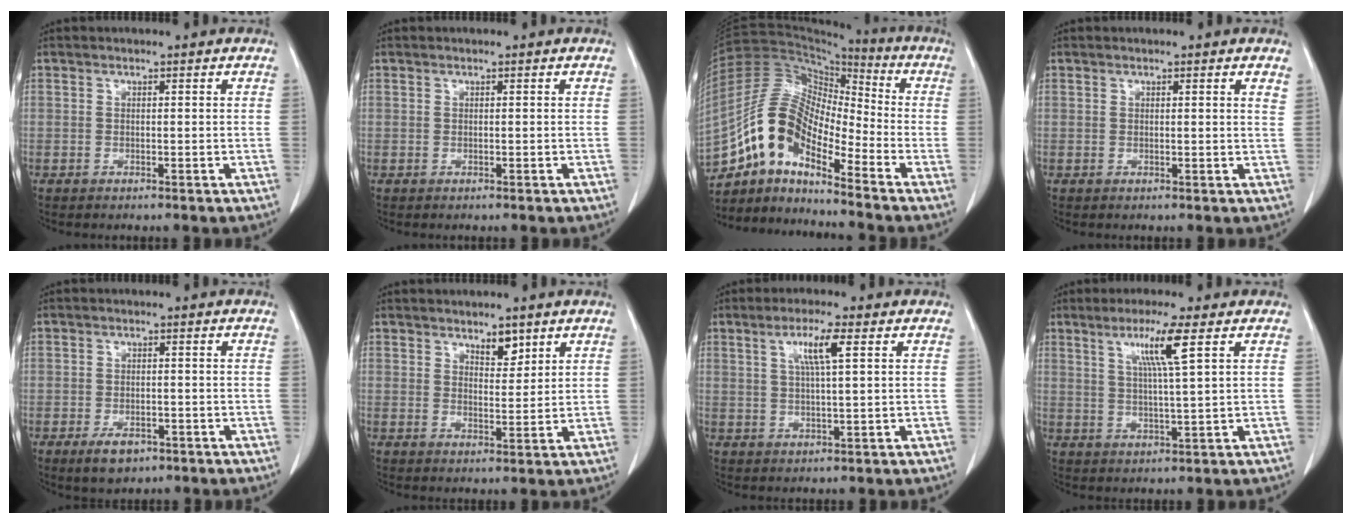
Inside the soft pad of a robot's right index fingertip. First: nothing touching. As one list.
[{"total": 0.0}, {"total": 14.8, "force": [-9.7, 5.5, 9.8], "torque": [-0.196, 0.042, -0.180]}, {"total": 1.9, "force": [1.0, 0.4, 1.6], "torque": [-0.029, 0.002, 0.009]}, {"total": 4.9, "force": [-2.9, 2.8, 2.9], "torque": [-0.050, -0.001, -0.038]}, {"total": 3.8, "force": [2.5, 1.8, 2.3], "torque": [-0.036, -0.003, 0.046]}, {"total": 5.7, "force": [2.0, 0.6, 5.3], "torque": [-0.100, 0.005, 0.039]}, {"total": 7.2, "force": [3.2, -0.5, 6.5], "torque": [-0.121, -0.003, 0.060]}]